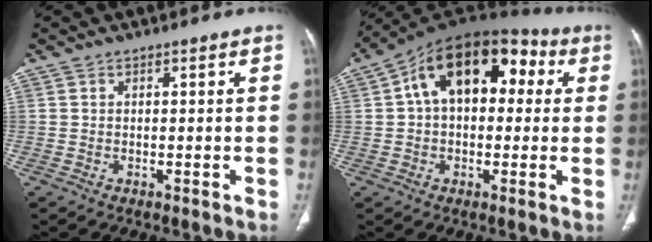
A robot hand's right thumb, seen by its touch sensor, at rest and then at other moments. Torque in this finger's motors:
{"motor_torque": [-0.02, 1.27, 0.49, -0.01, 0.35]}